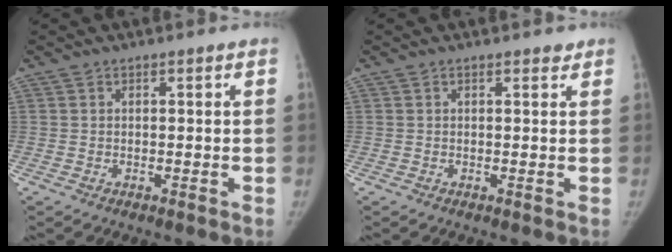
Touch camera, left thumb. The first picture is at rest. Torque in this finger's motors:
{"motor_torque": [0.16, 0.00, 0.36, -0.21, 0.04]}